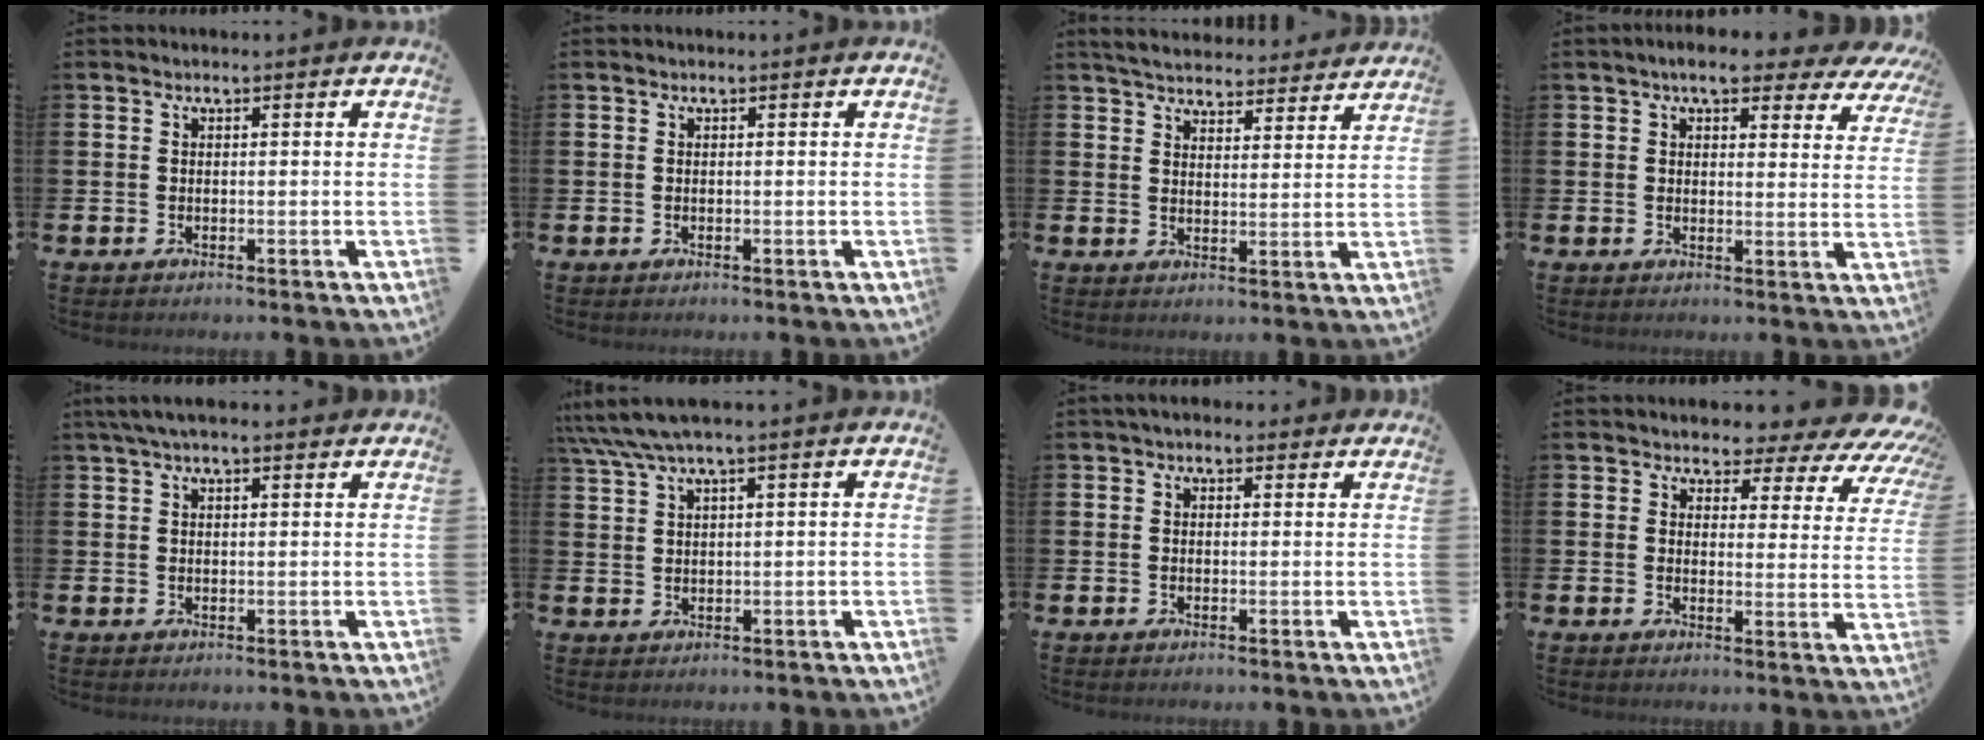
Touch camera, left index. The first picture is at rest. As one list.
[{"total": 0.0}, {"total": 5.2, "force": [5.1, 1.0, 0.6], "torque": [-0.024, -0.033, 0.089]}, {"total": 6.0, "force": [4.9, 2.1, 2.7], "torque": [-0.051, -0.019, 0.083]}, {"total": 3.2, "force": [2.5, 0.8, 1.8], "torque": [-0.035, 0.001, 0.045]}, {"total": 3.8, "force": [2.8, 0.2, 2.6], "torque": [-0.058, 0.000, 0.052]}, {"total": 1.7, "force": [1.3, 1.0, 0.5], "torque": [0.000, 0.002, 0.021]}, {"total": 4.2, "force": [3.4, 2.0, 1.3], "torque": [-0.018, -0.042, 0.048]}]